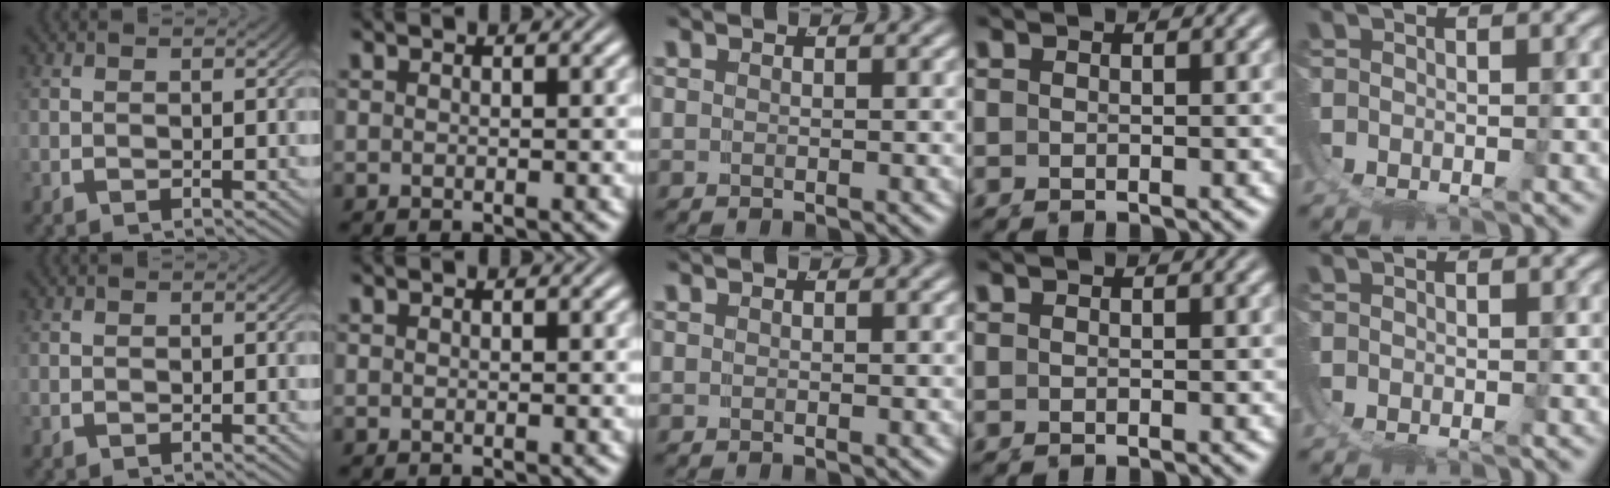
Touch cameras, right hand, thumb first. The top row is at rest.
{}